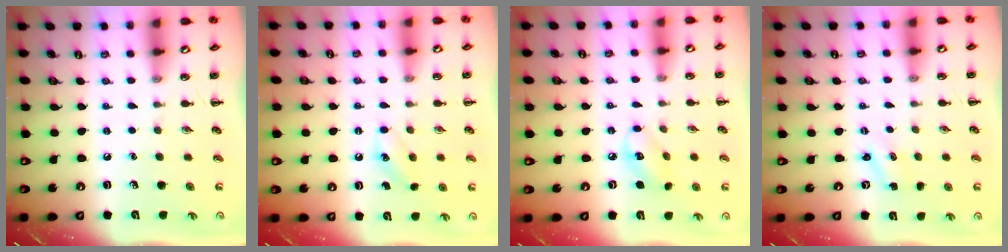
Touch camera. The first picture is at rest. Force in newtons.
{"total": 5.6, "press": 5.4, "slide": 1.6}
{"total": 6.5, "press": 6.4, "slide": 0.7}
{"total": 1.3, "press": 1.2, "slide": 0.3}